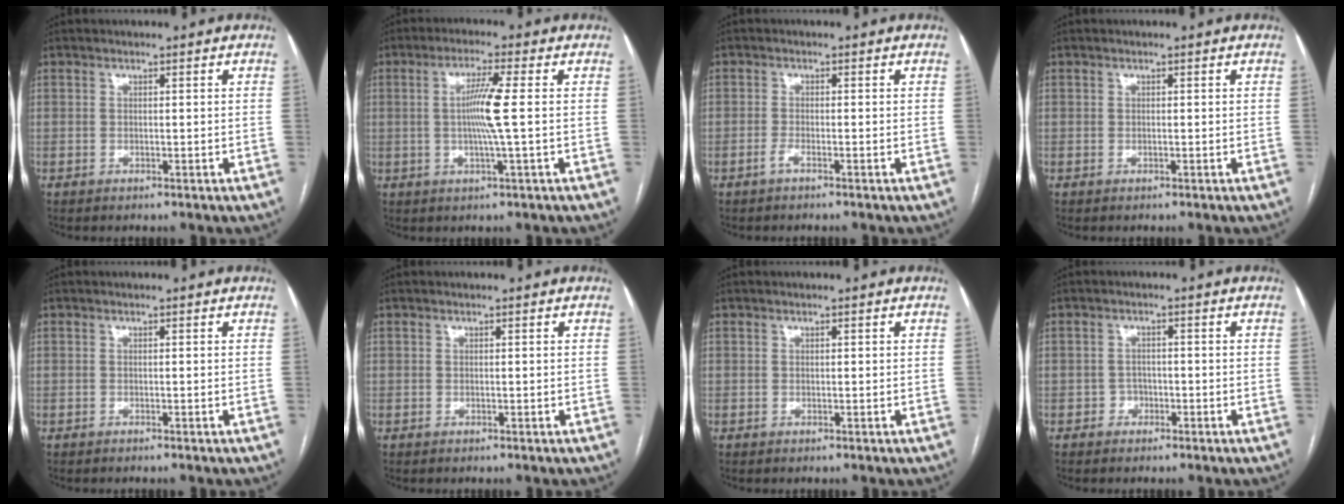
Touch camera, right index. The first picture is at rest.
{"total": 6.0, "force": [0.2, -1.0, 6.0], "torque": [-0.115, -0.001, 0.003]}
{"total": 1.2, "force": [-0.9, -0.1, 0.8], "torque": [-0.016, 0.001, -0.019]}
{"total": 0.0}
{"total": 0.0}
{"total": 0.0}
{"total": 0.0}
{"total": 1.6, "force": [-1.0, 1.2, 0.2], "torque": [0.003, 0.007, -0.019]}